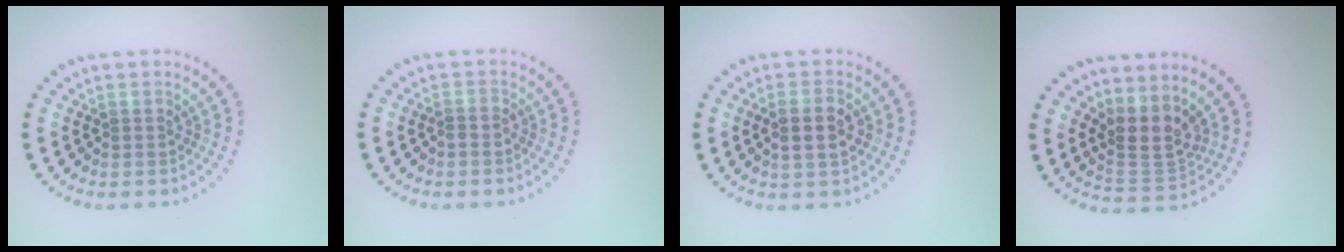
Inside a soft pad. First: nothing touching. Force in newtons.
{"total": 0.6, "press": 0.3, "slide": 0.5}
{"total": 2.9, "press": 2.8, "slide": 0.6}
{"total": 3.5, "press": 2.6, "slide": 2.4}